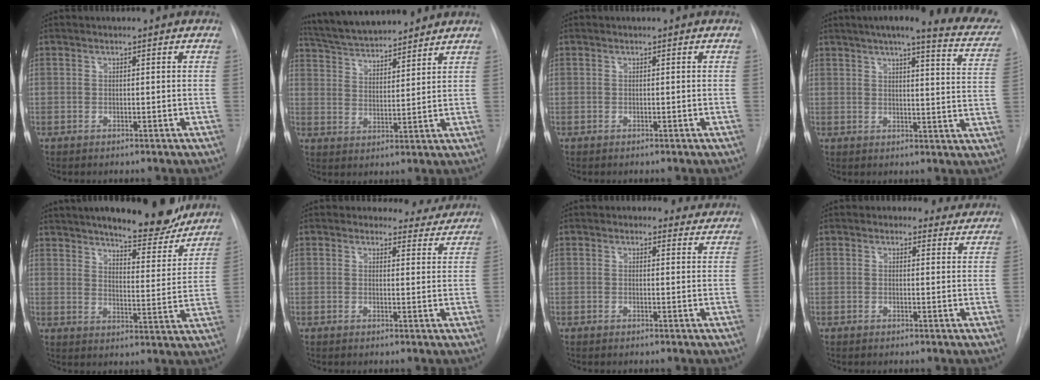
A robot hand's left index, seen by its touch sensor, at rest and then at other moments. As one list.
[{"total": 13.6, "force": [12.5, 2.2, 5.0], "torque": [-0.090, 0.024, 0.210]}, {"total": 0.0}, {"total": 21.0, "force": [17.7, 2.8, 11.0], "torque": [-0.143, -0.026, 0.197]}, {"total": 17.8, "force": [15.3, 3.9, 8.1], "torque": [-0.115, -0.018, 0.205]}, {"total": 5.8, "force": [5.2, 2.4, -0.5], "torque": [0.029, -0.011, 0.037]}, {"total": 4.5, "force": [3.9, 2.3, 0.3], "torque": [0.012, -0.001, 0.027]}, {"total": 5.2, "force": [4.5, 2.6, 0.2], "torque": [0.017, 0.000, 0.032]}]